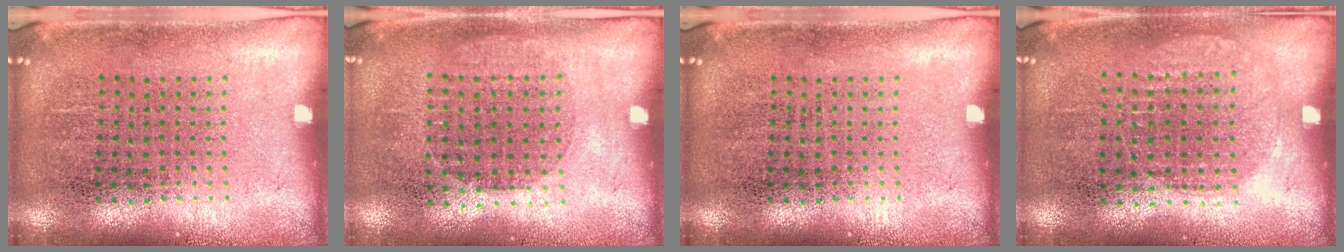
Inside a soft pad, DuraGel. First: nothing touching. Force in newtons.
{"total": 0.9, "press": 0.8, "slide": 0.4}
{"total": 0.0}
{"total": 0.9, "press": 0.8, "slide": 0.4}